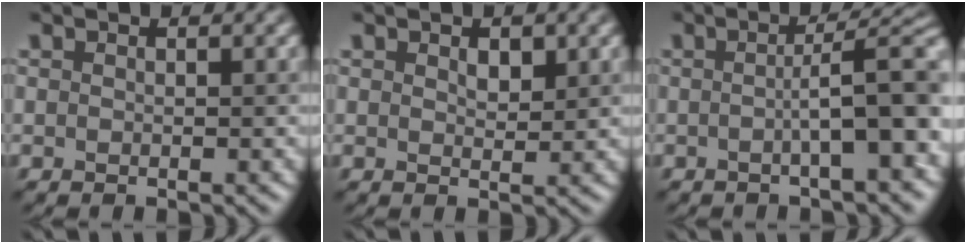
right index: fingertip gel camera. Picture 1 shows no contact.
{"total": 1.2, "force": [0.8, 0.6, 0.7], "torque": [-0.011, 0.003, 0.018]}
{"total": 6.2, "force": [-0.4, 1.2, 6.1], "torque": [-0.078, 0.019, -0.006]}